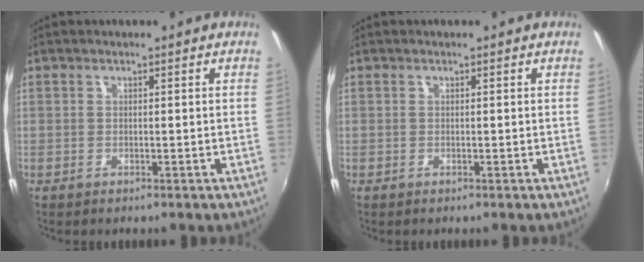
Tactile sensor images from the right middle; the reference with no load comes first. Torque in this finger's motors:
{"motor_torque": [0.00, 0.00, 0.00, 0.00]}